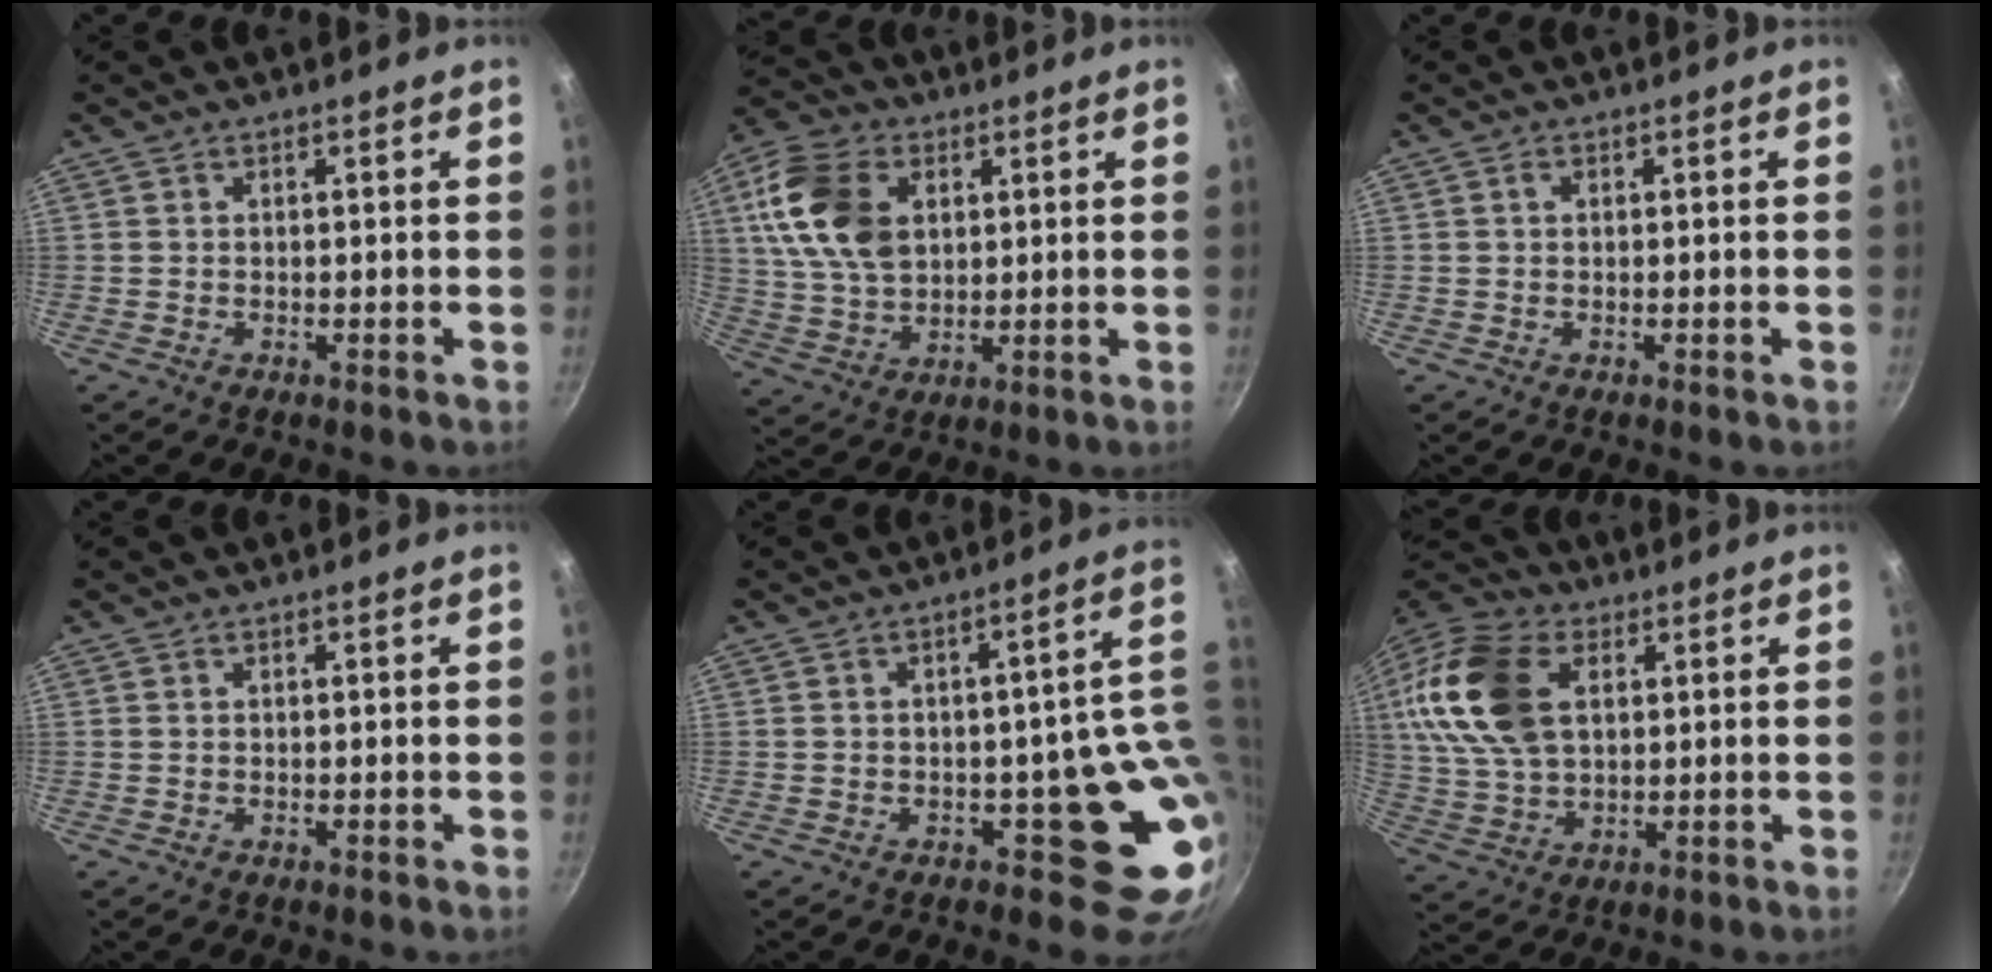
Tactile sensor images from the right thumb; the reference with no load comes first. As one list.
[{"total": 14.9, "force": [3.8, 10.0, 10.3], "torque": [-0.183, -0.004, 0.073]}, {"total": 0.8, "force": [0.2, 0.6, 0.6], "torque": [-0.009, 0.004, 0.004]}, {"total": 0.0}, {"total": 10.2, "force": [0.0, 6.1, 8.2], "torque": [-0.041, 0.007, 0.007]}, {"total": 18.8, "force": [4.9, 12.1, 13.5], "torque": [-0.259, 0.005, 0.092]}]